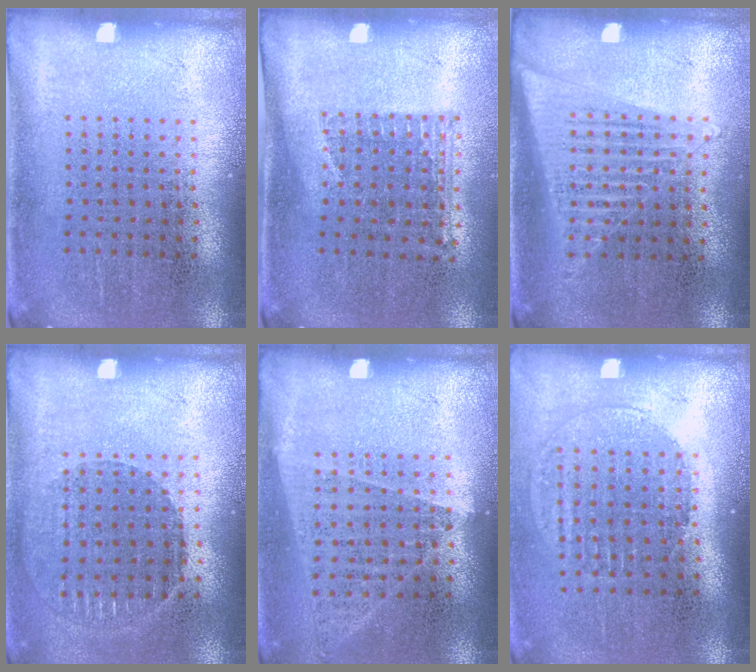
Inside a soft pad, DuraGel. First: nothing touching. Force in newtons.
{"total": 1.1, "press": 0.9, "slide": 0.6}
{"total": 1.5, "press": 1.4, "slide": 0.5}
{"total": 1.0, "press": 1.0, "slide": 0.1}
{"total": 1.0, "press": 1.0, "slide": 0.1}
{"total": 1.4, "press": 1.2, "slide": 0.6}